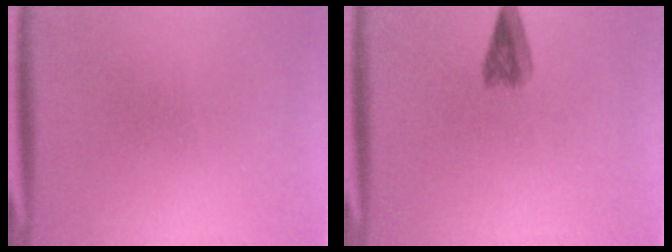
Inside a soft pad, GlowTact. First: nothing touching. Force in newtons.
{"total": 3.0}